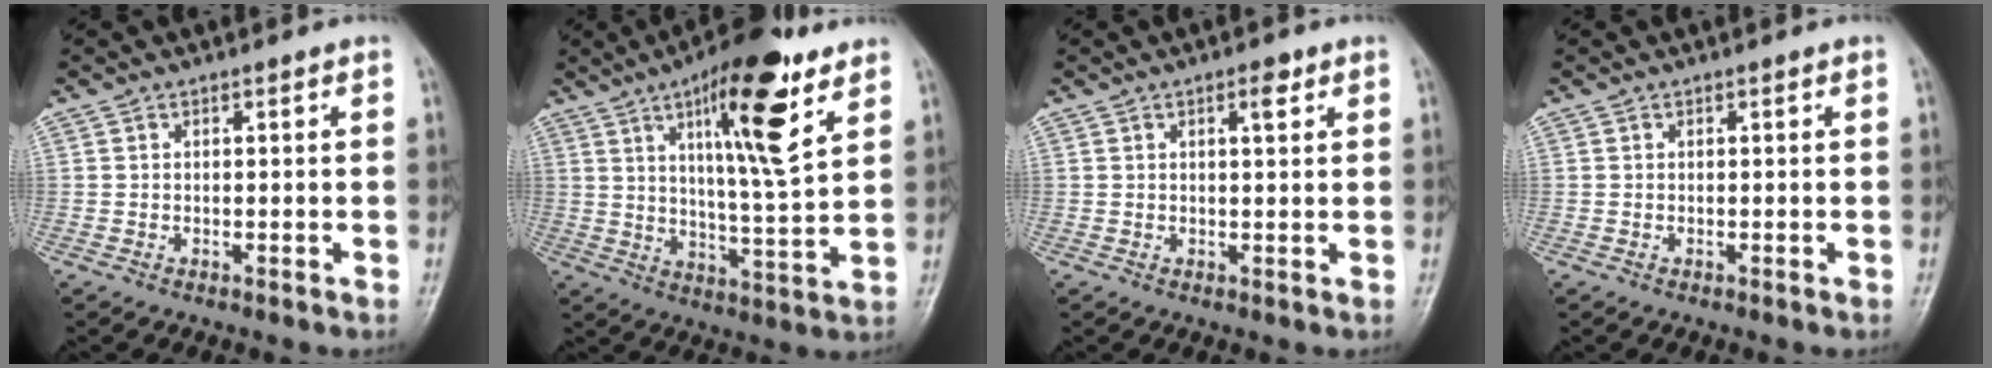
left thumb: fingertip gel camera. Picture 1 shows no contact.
{"total": 16.9, "force": [8.6, 3.9, 14.0], "torque": [-0.203, -0.044, 0.134]}
{"total": 2.6, "force": [1.3, 0.9, 2.1], "torque": [-0.027, -0.004, 0.019]}
{"total": 0.0}